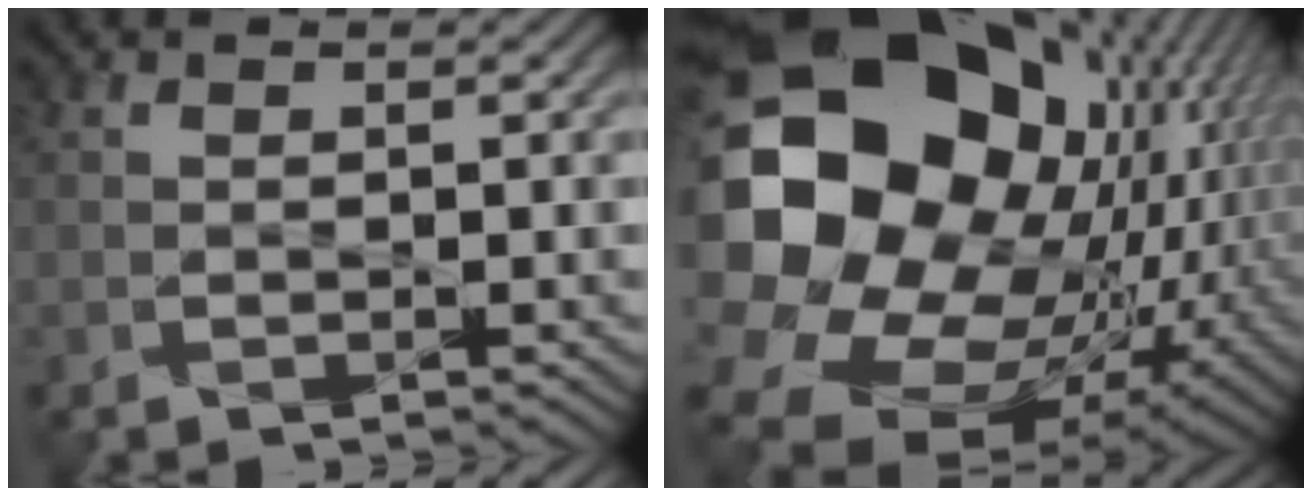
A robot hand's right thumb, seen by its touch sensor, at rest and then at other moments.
{"total": 23.4, "force": [2.3, 17.9, 14.9], "torque": [-0.346, -0.050, 0.066]}